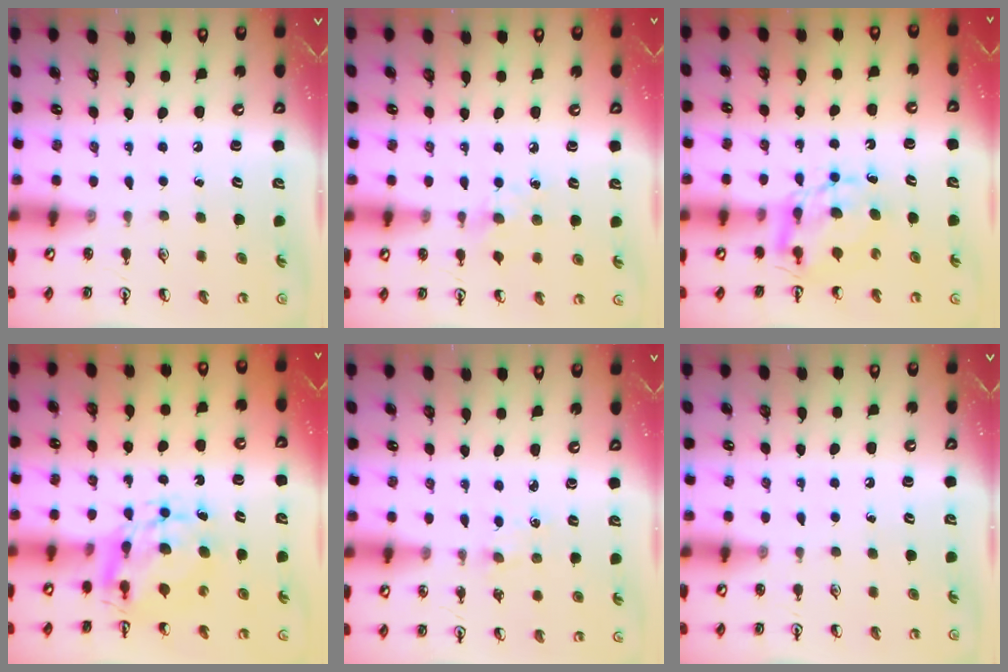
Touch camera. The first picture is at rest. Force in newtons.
{"total": 6.3, "press": 6.2, "slide": 0.8}
{"total": 6.4, "press": 6.4, "slide": 0.1}
{"total": 8.1, "press": 8.1, "slide": 0.6}
{"total": 1.3, "press": 1.3, "slide": 0.3}
{"total": 0.0}